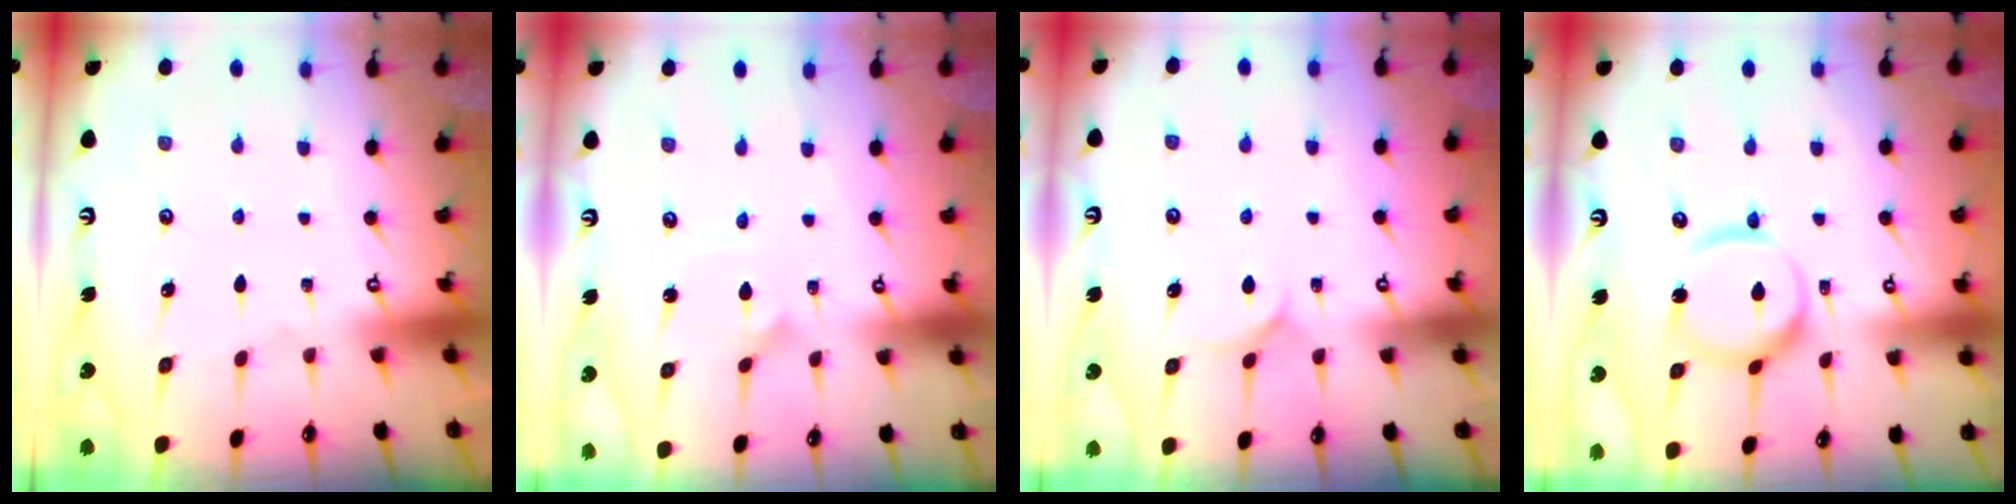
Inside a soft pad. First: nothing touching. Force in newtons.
{"total": 1.6, "press": 1.6, "slide": 0.0}
{"total": 4.6, "press": 4.5, "slide": 0.4}
{"total": 12.8, "press": 12.7, "slide": 1.4}